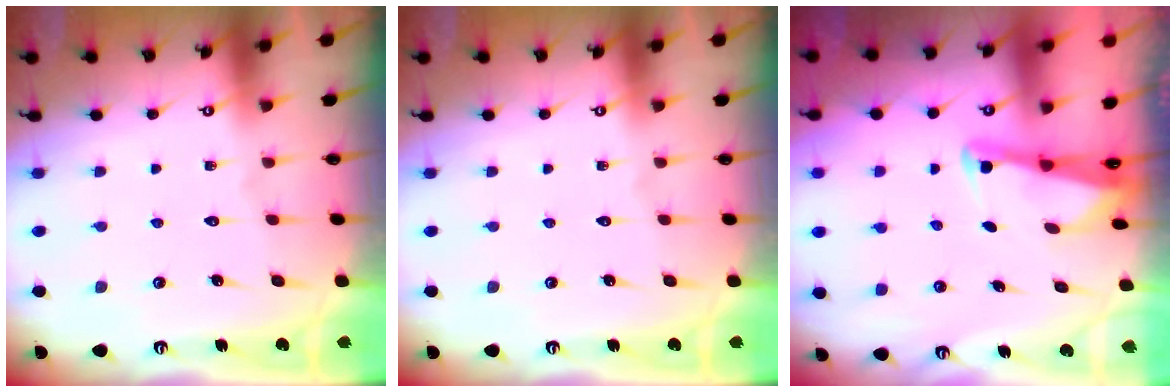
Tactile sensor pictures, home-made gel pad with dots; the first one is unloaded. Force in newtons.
{"total": 0.0}
{"total": 2.5, "press": 2.5, "slide": 0.2}